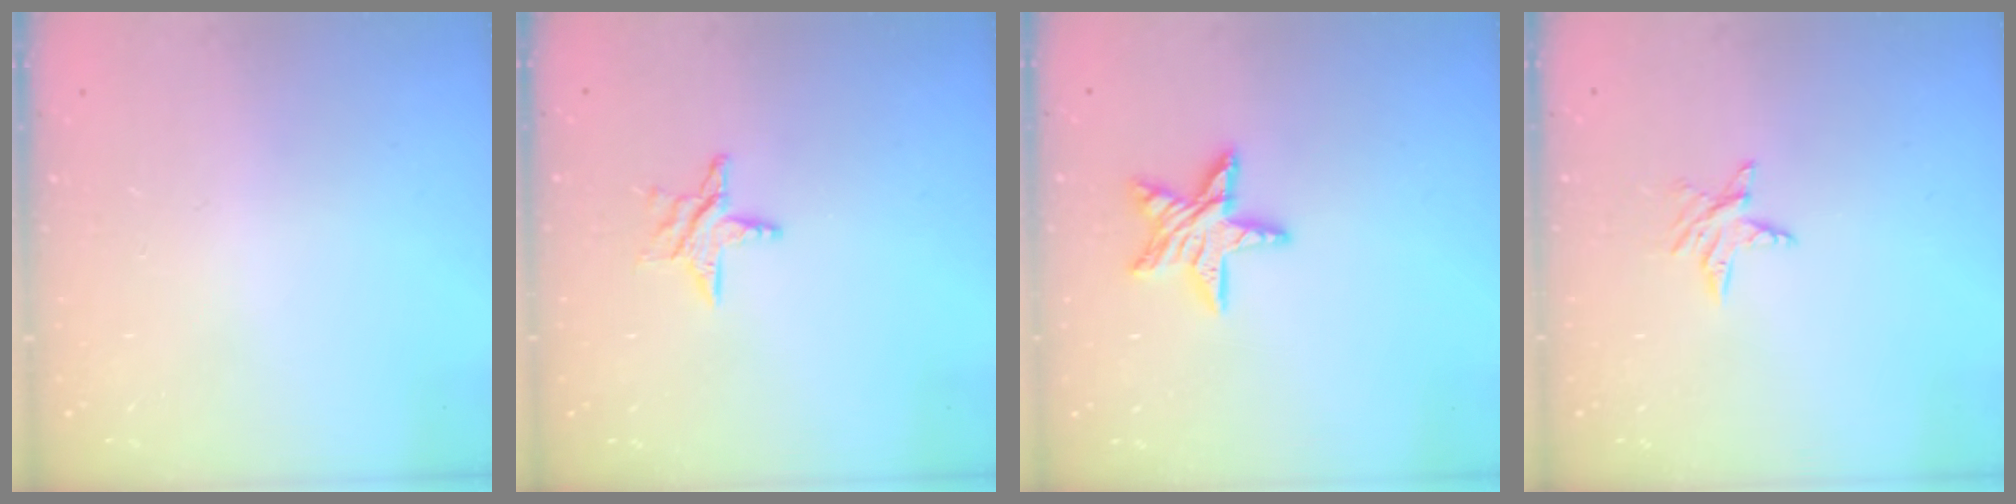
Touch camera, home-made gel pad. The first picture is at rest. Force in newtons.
{"total": 6.9, "press": 6.9, "slide": 0.4}
{"total": 11.8, "press": 11.8, "slide": 1.0}
{"total": 4.9, "press": 4.8, "slide": 0.6}